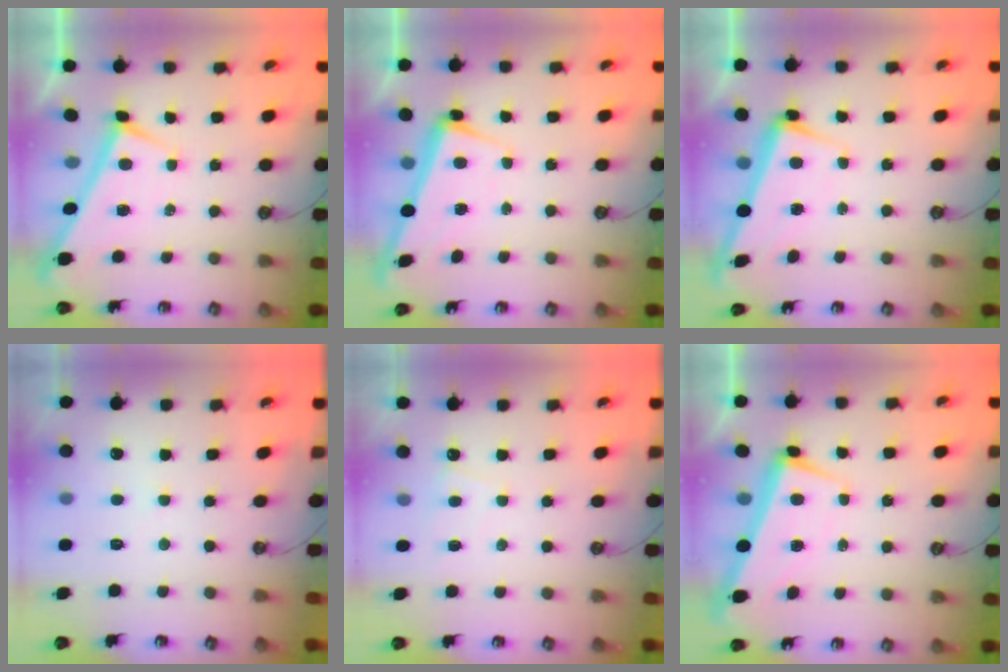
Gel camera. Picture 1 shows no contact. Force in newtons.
{"total": 2.4, "press": 2.2, "slide": 0.9}
{"total": 2.2, "press": 2.1, "slide": 0.8}
{"total": 1.4, "press": 1.4, "slide": 0.3}
{"total": 2.3, "press": 2.2, "slide": 0.3}
{"total": 2.7, "press": 2.0, "slide": 1.8}